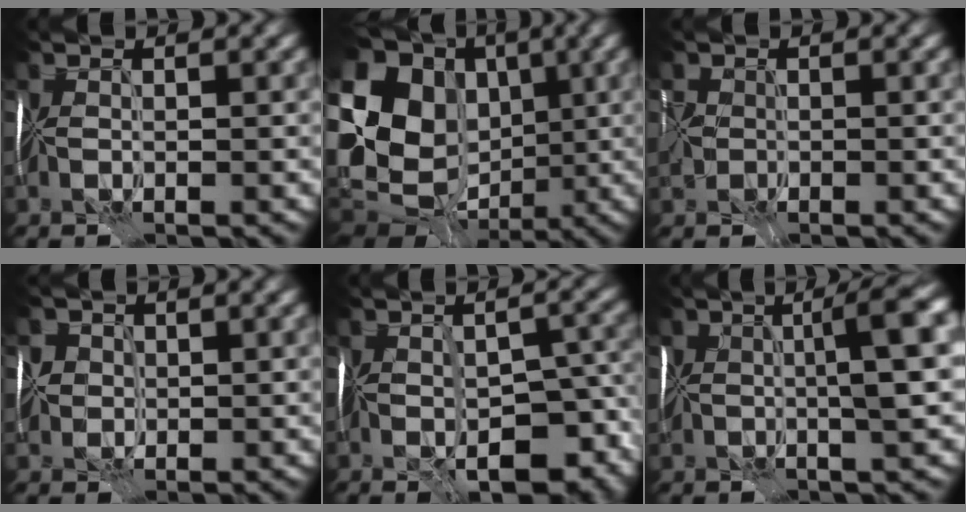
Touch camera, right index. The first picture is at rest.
{"total": 17.8, "force": [0.4, 14.1, 10.8], "torque": [-0.229, 0.009, 0.030]}
{"total": 1.9, "force": [-0.7, 1.6, 0.8], "torque": [-0.030, 0.001, -0.007]}
{"total": 1.7, "force": [-0.3, 1.7, 0.1], "torque": [-0.002, 0.001, -0.002]}
{"total": 10.4, "force": [-4.7, 5.0, 7.8], "torque": [-0.117, -0.018, -0.058]}
{"total": 6.1, "force": [0.4, 1.2, 5.9], "torque": [-0.081, 0.019, 0.011]}